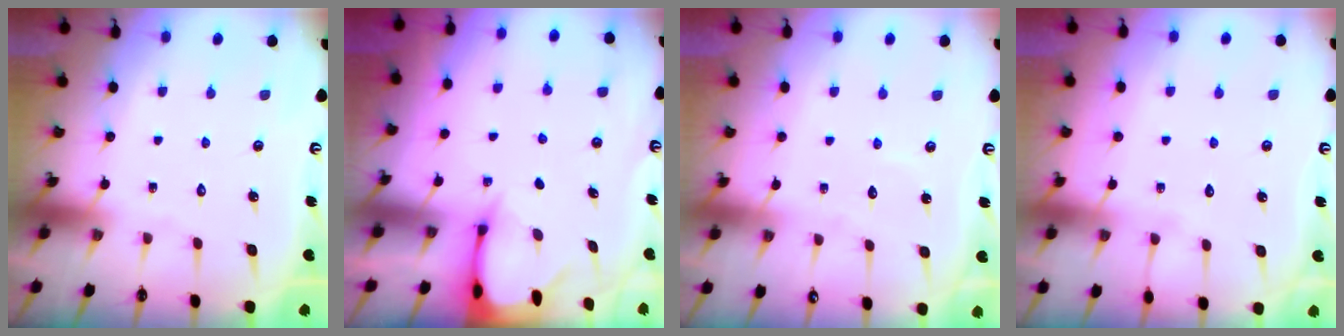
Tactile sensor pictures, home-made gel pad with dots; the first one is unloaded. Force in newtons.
{"total": 2.4, "press": 2.3, "slide": 0.3}
{"total": 3.9, "press": 3.8, "slide": 0.3}
{"total": 2.5, "press": 2.5, "slide": 0.4}